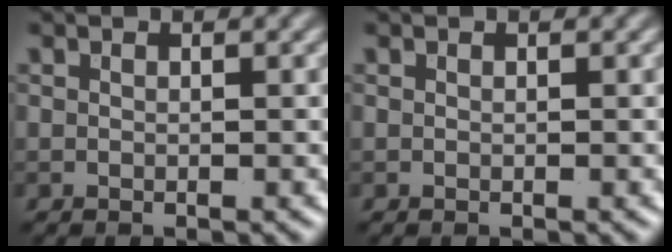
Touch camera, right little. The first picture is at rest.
{"total": 0.0}